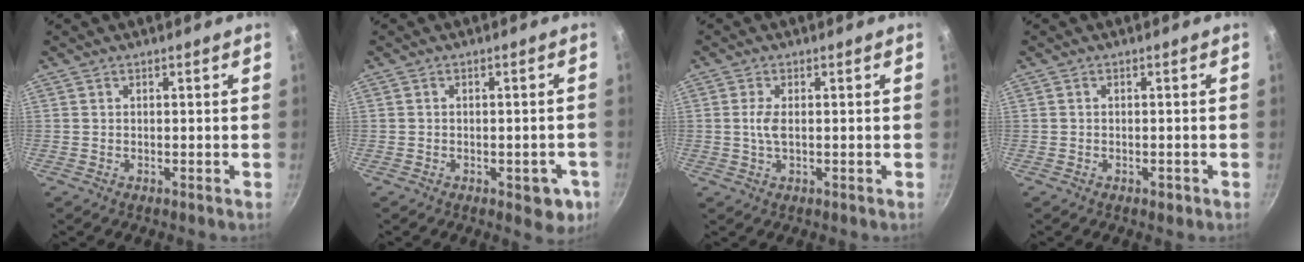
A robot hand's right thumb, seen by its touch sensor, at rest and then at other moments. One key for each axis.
{"total": 5.9, "fx": -2.3, "fy": 3.1, "fz": 4.5, "tx": -0.026, "ty": 0.016, "tz": -0.022}
{"total": 2.7, "fx": 0.1, "fy": 1.0, "fz": 2.6, "tx": -0.061, "ty": 0.001, "tz": -0.001}
{"total": 1.4, "fx": -0.8, "fy": 0.9, "fz": 0.9, "tx": -0.014, "ty": 0.005, "tz": -0.008}